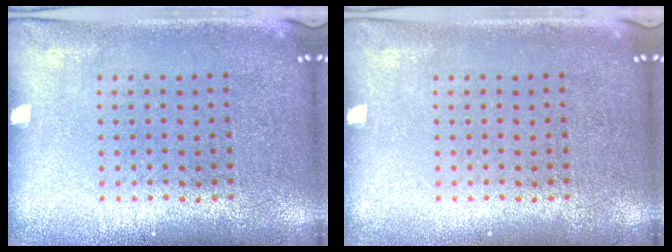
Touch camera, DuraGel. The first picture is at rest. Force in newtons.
{"total": 0.0}